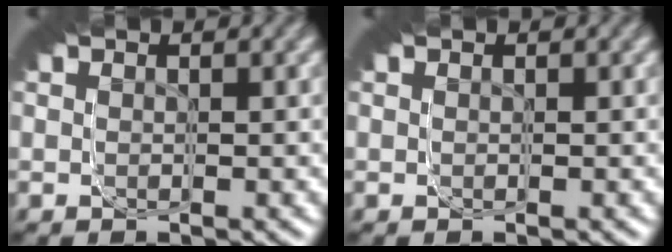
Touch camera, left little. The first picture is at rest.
{"total": 0.0}